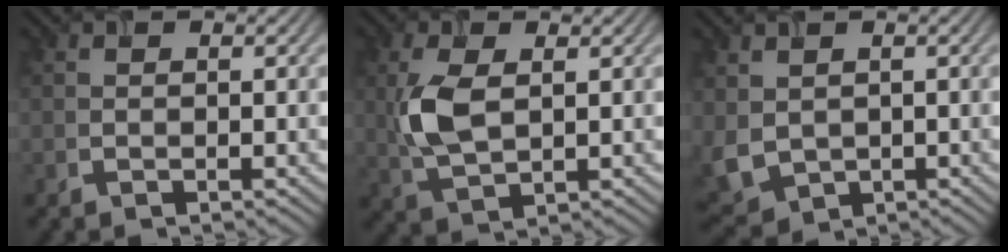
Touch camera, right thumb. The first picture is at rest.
{"total": 6.6, "force": [0.9, 3.4, 5.5], "torque": [-0.141, 0.001, 0.022]}
{"total": 4.7, "force": [0.7, 3.7, 2.8], "torque": [-0.103, -0.013, 0.016]}